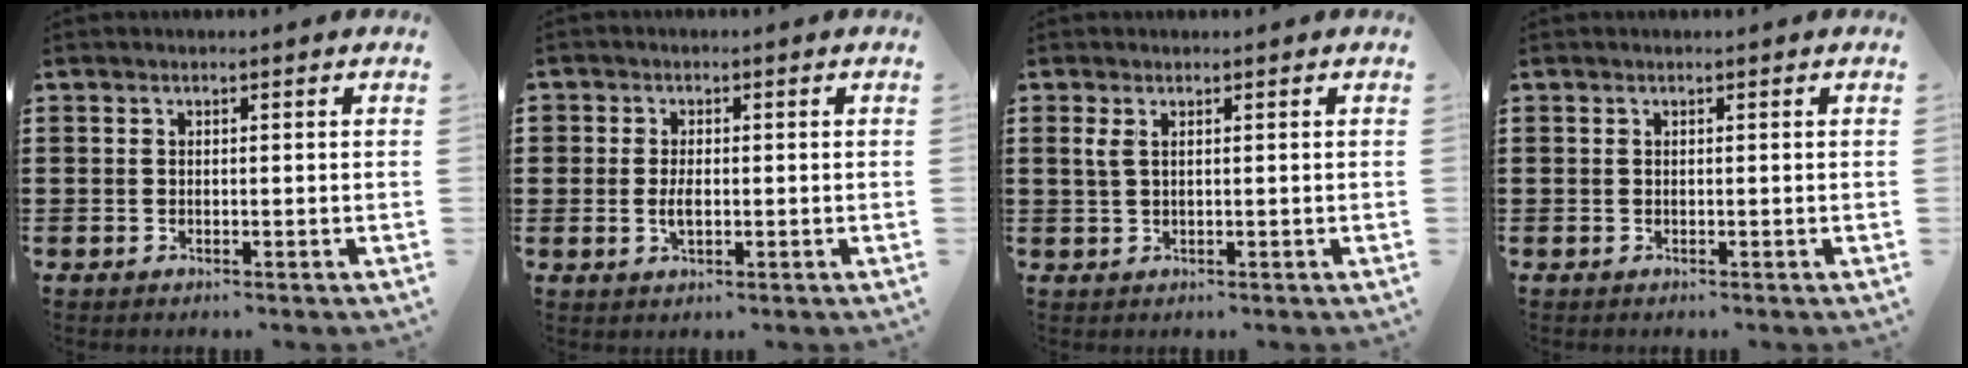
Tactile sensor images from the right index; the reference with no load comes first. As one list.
[{"total": 2.0, "force": [-0.3, 1.3, 1.5], "torque": [-0.029, -0.001, -0.004]}, {"total": 1.6, "force": [0.5, 0.5, 1.4], "torque": [-0.029, 0.004, 0.008]}, {"total": 0.0}]